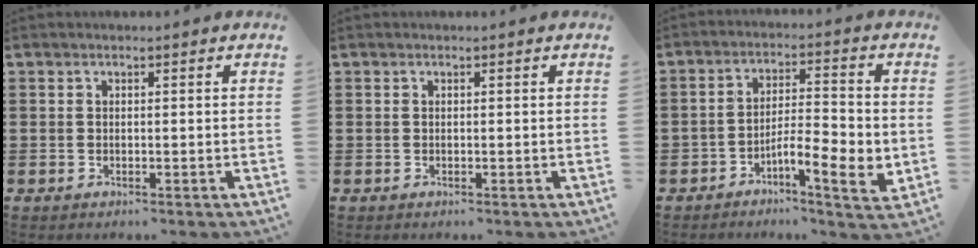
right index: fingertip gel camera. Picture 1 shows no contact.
{"total": 0.0}
{"total": 7.2, "force": [-3.1, 1.9, 6.3], "torque": [-0.096, 0.000, -0.053]}